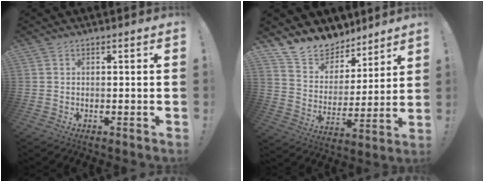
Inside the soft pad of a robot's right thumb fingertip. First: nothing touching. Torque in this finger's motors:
{"motor_torque": [-0.04, 0.21, -0.51, 0.70, 0.08]}